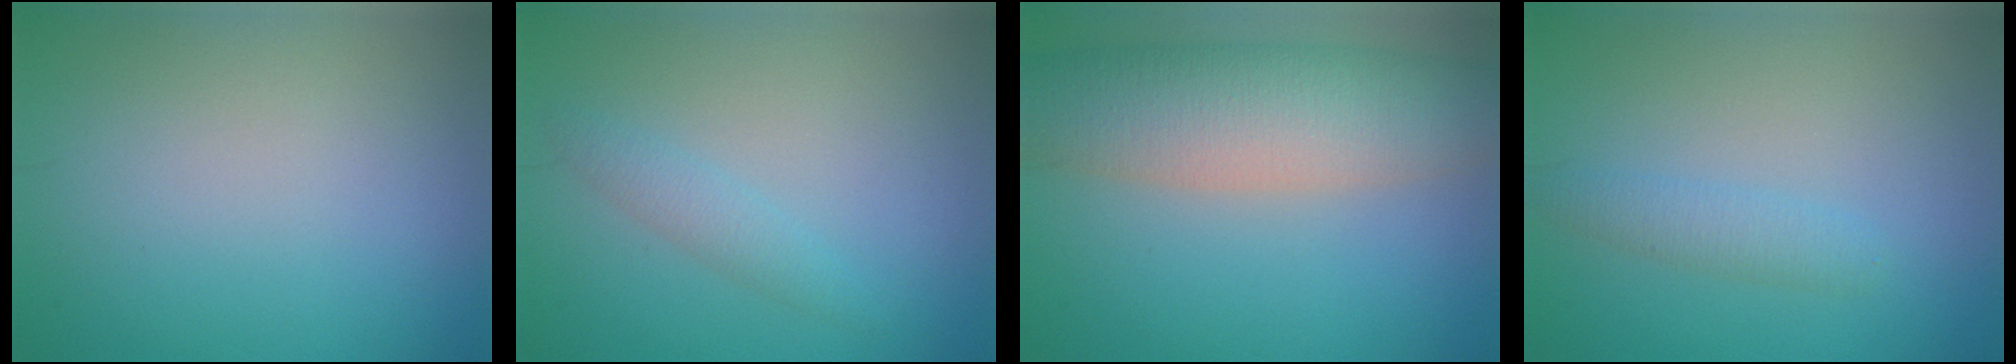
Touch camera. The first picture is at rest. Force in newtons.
{"total": 1.7, "press": 1.7, "slide": 0.1}
{"total": 9.2, "press": 9.2, "slide": 0.8}
{"total": 1.9, "press": 1.9, "slide": 0.1}